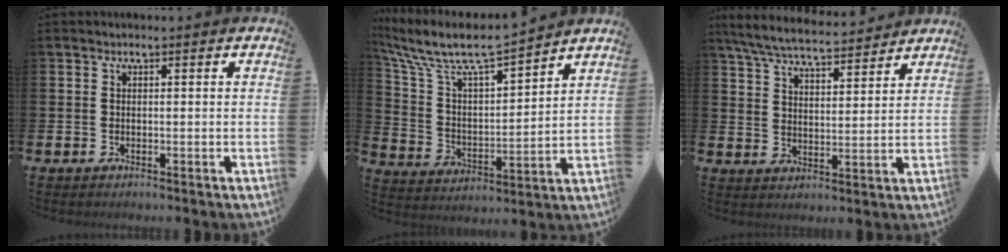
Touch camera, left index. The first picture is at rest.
{"total": 8.3, "force": [7.5, 1.4, 3.2], "torque": [-0.106, -0.053, 0.125]}
{"total": 6.3, "force": [6.0, 0.8, 1.8], "torque": [-0.063, -0.033, 0.106]}